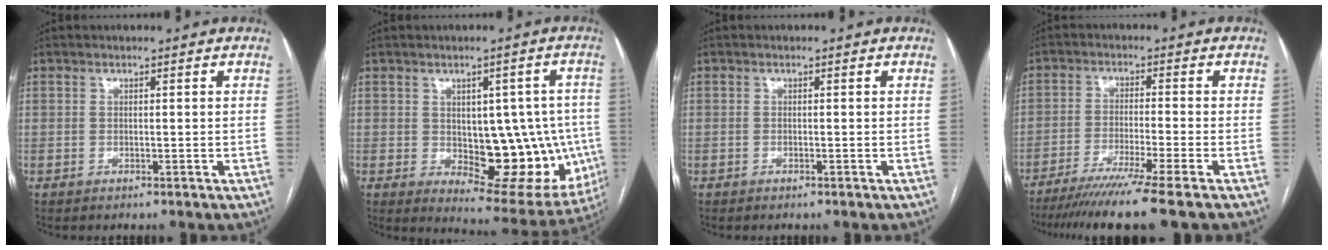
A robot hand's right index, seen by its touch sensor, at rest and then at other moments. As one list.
[{"total": 16.2, "force": [-1.9, 7.8, 14.0], "torque": [-0.154, 0.008, 0.001]}, {"total": 0.0}, {"total": 12.4, "force": [-9.7, -2.3, 7.3], "torque": [-0.098, -0.037, -0.148]}]